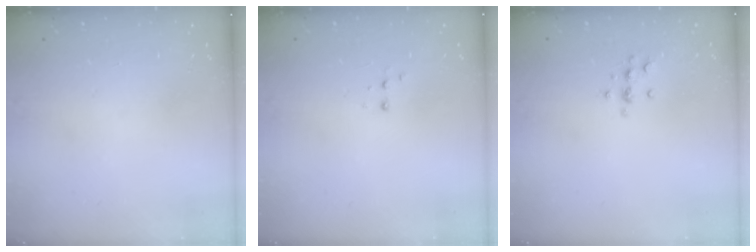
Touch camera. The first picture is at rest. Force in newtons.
{"total": 3.0, "press": 2.9, "slide": 0.7}
{"total": 4.9, "press": 4.8, "slide": 1.2}